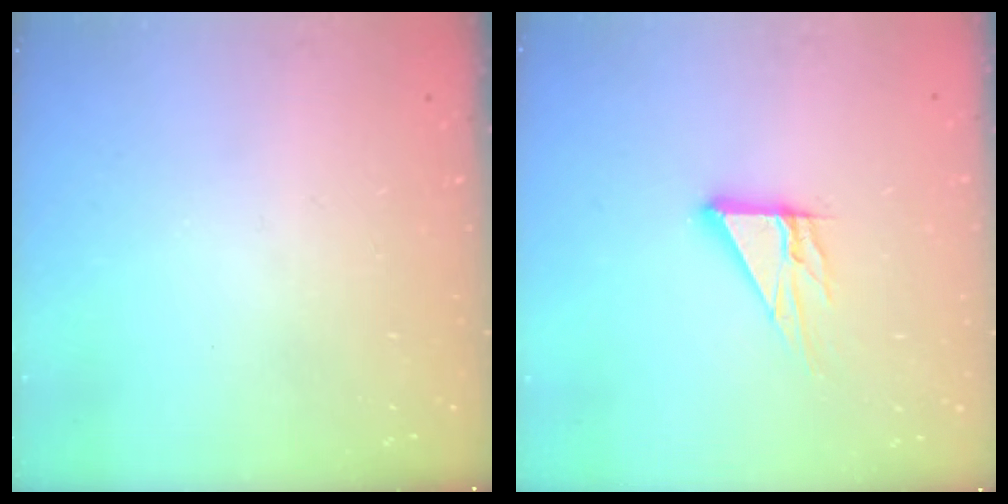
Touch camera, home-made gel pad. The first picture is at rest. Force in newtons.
{"total": 9.0, "press": 9.0, "slide": 0.7}